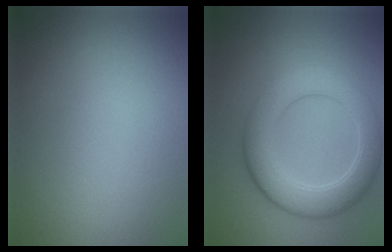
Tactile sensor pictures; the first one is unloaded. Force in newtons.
{"total": 5.8, "press": 5.8, "slide": 0.6}